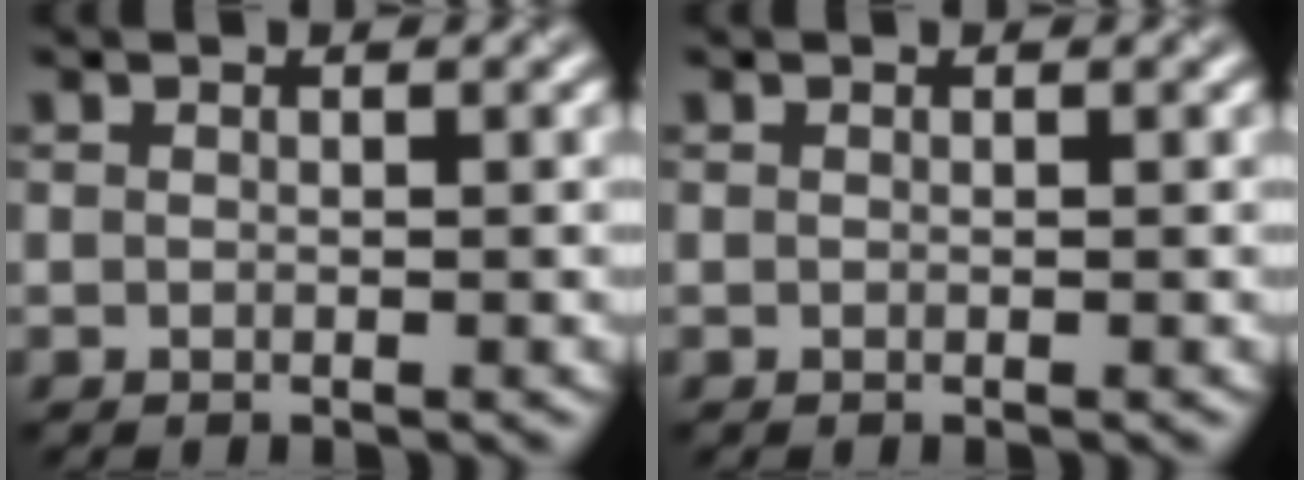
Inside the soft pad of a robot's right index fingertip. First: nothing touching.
{"total": 0.0}